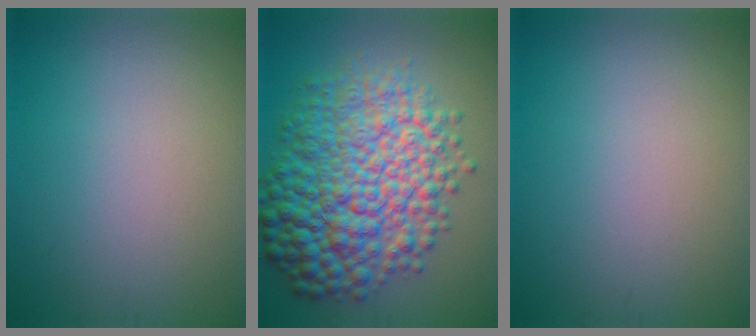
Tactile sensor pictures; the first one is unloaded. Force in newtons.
{"total": 11.5, "press": 11.5, "slide": 0.1}
{"total": 0.0}